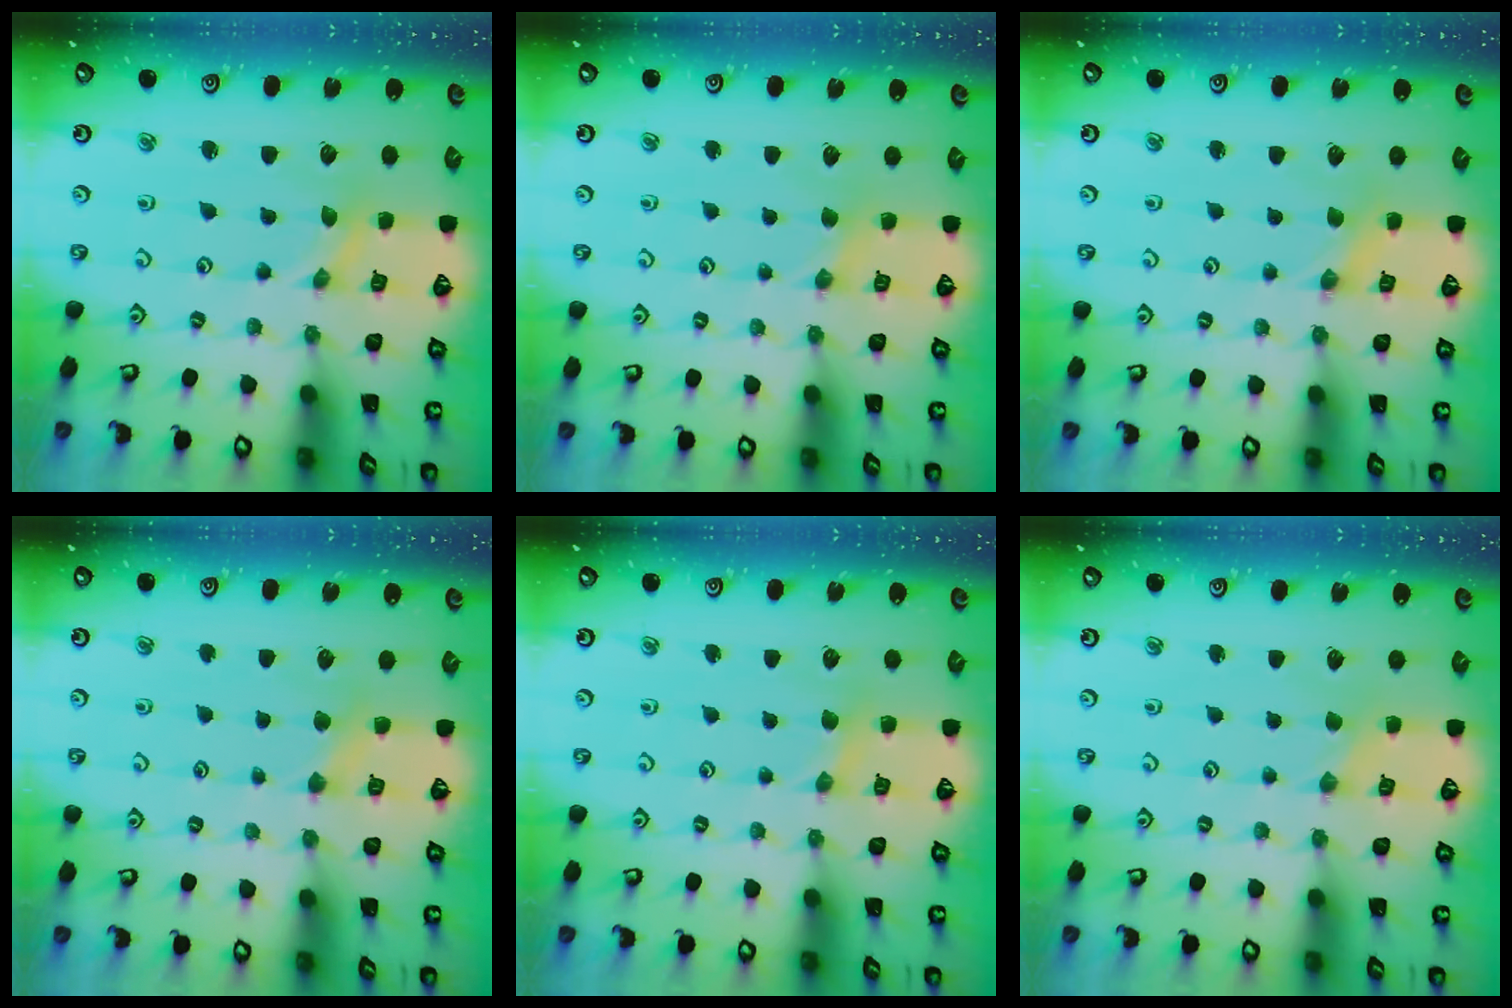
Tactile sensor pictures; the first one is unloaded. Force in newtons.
{"total": 1.7, "press": 1.7, "slide": 0.4}
{"total": 0.0}
{"total": 3.5, "press": 3.5, "slide": 0.4}
{"total": 2.7, "press": 2.7, "slide": 0.3}
{"total": 0.0}